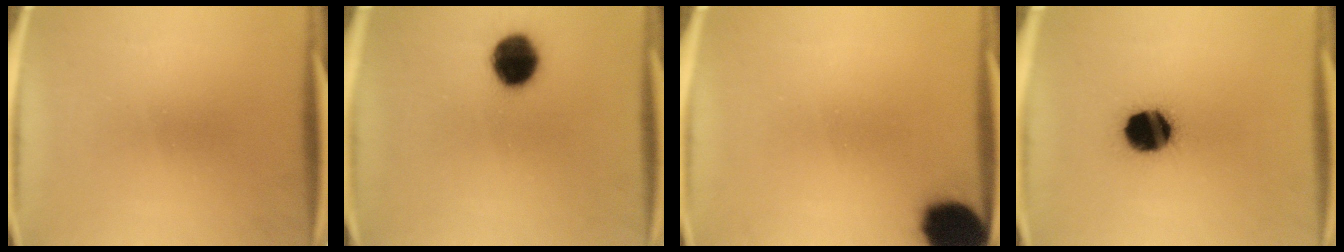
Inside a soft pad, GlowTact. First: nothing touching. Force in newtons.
{"total": 10.6}
{"total": 15.4}
{"total": 14.2}